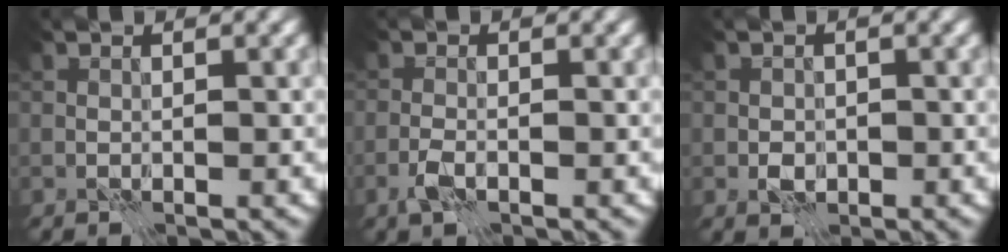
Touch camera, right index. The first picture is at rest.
{"total": 1.5, "force": [-1.0, 0.4, 1.1], "torque": [-0.026, 0.000, -0.025]}
{"total": 1.3, "force": [-0.4, 1.1, 0.6], "torque": [-0.009, -0.002, -0.009]}